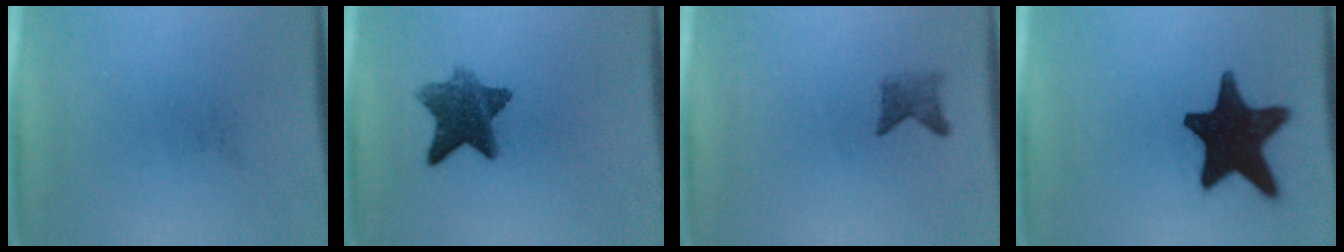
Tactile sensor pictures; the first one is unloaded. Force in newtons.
{"total": 8.7}
{"total": 2.0}
{"total": 17.9}